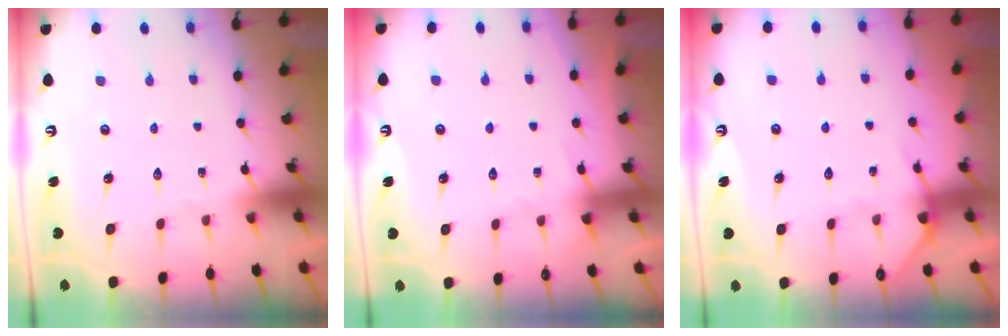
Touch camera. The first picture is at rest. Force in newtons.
{"total": 1.9, "press": 1.9, "slide": 0.3}
{"total": 4.0, "press": 4.0, "slide": 0.4}